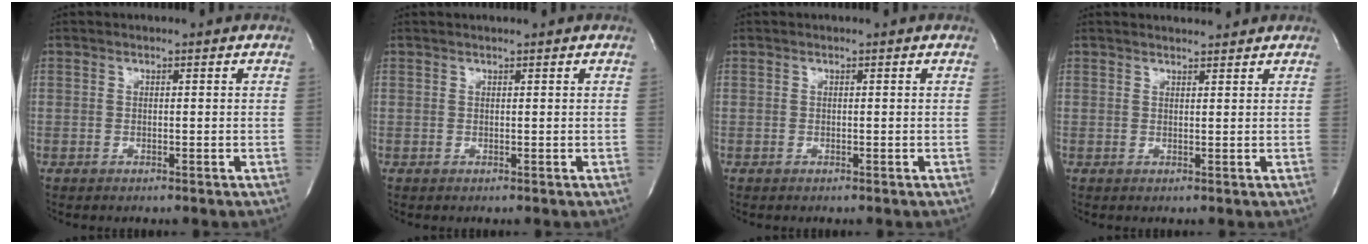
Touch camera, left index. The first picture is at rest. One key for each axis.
{"total": 0.7, "fx": 0.7, "fy": -0.1, "fz": 0.3, "tx": -0.007, "ty": 0.005, "tz": 0.013}
{"total": 0.0}
{"total": 2.8, "fx": 2.7, "fy": 0.4, "fz": 0.5, "tx": -0.015, "ty": 0.008, "tz": 0.037}